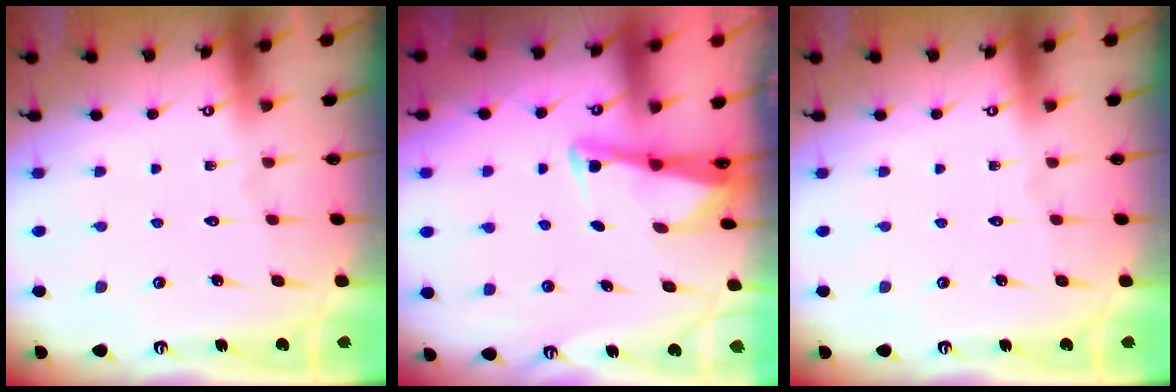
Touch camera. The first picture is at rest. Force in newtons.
{"total": 2.8, "press": 2.8, "slide": 0.2}
{"total": 0.0}